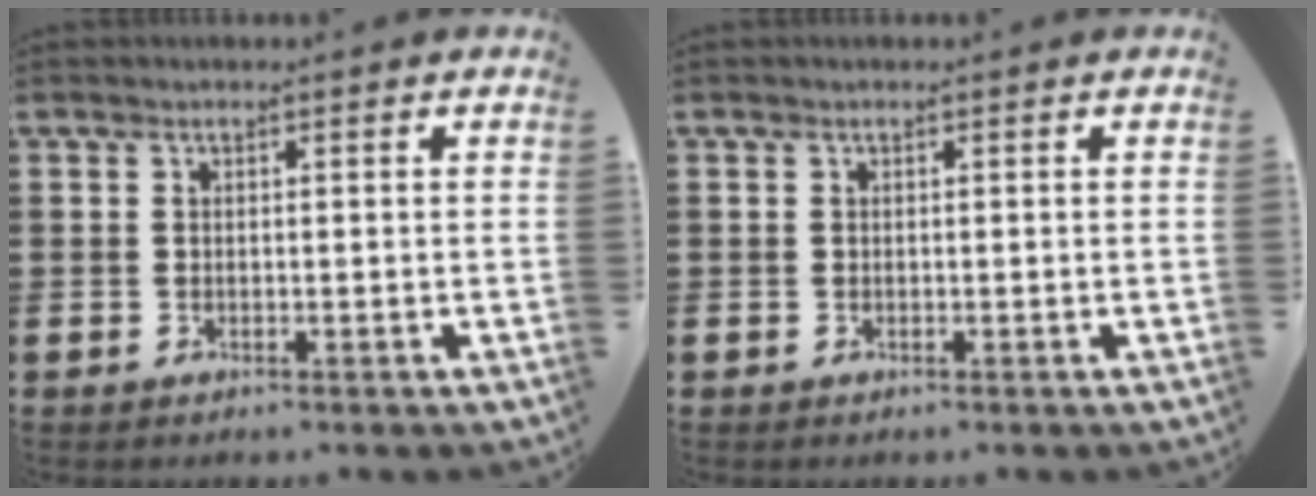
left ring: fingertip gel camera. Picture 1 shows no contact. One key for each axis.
{"total": 0.0}